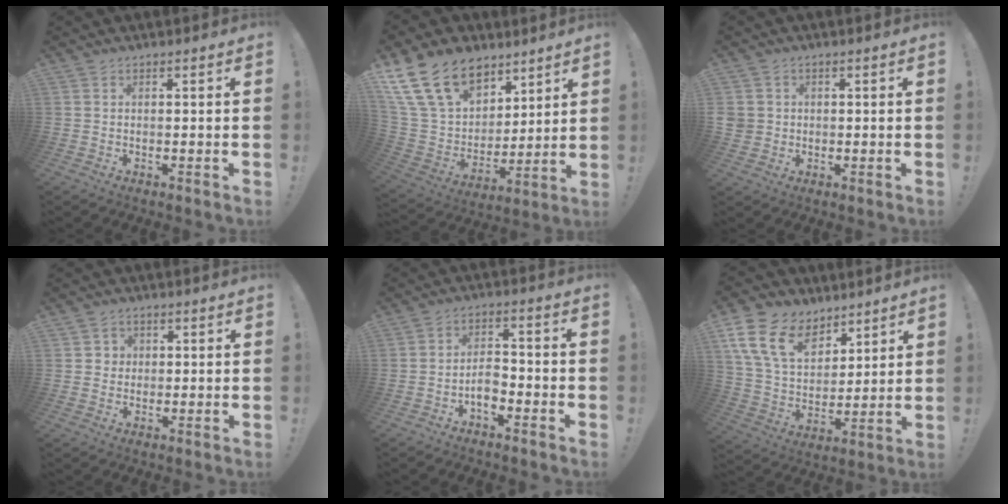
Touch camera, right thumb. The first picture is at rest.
{"total": 21.2, "force": [12.8, 13.9, 9.7], "torque": [-0.189, -0.065, 0.261]}
{"total": 3.2, "force": [0.5, 3.1, 0.8], "torque": [-0.019, 0.000, 0.010]}
{"total": 2.8, "force": [0.4, 2.7, 0.5], "torque": [-0.001, -0.001, 0.005]}
{"total": 5.3, "force": [-2.8, 2.9, 3.5], "torque": [-0.056, 0.001, -0.052]}
{"total": 16.6, "force": [9.3, 10.8, 8.6], "torque": [-0.157, -0.044, 0.181]}